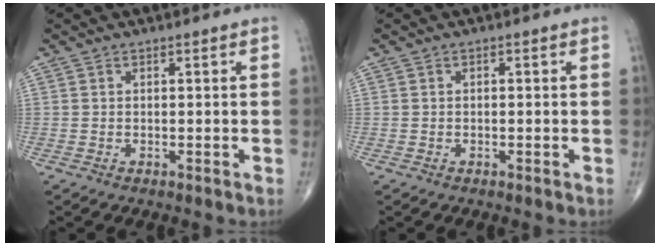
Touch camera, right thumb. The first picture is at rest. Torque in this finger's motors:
{"motor_torque": [-0.04, 0.04, -0.18, -0.11, -0.02]}